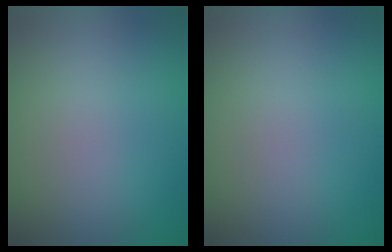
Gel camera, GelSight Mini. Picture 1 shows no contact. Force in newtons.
{"total": 0.0}